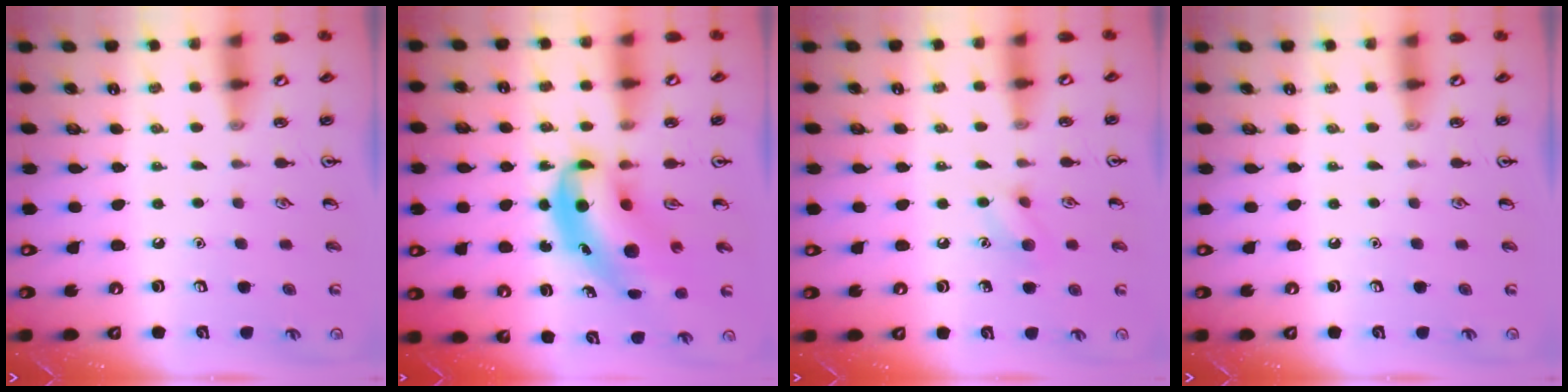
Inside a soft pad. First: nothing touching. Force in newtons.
{"total": 9.0, "press": 8.7, "slide": 2.4}
{"total": 6.8, "press": 6.6, "slide": 1.3}
{"total": 0.0}